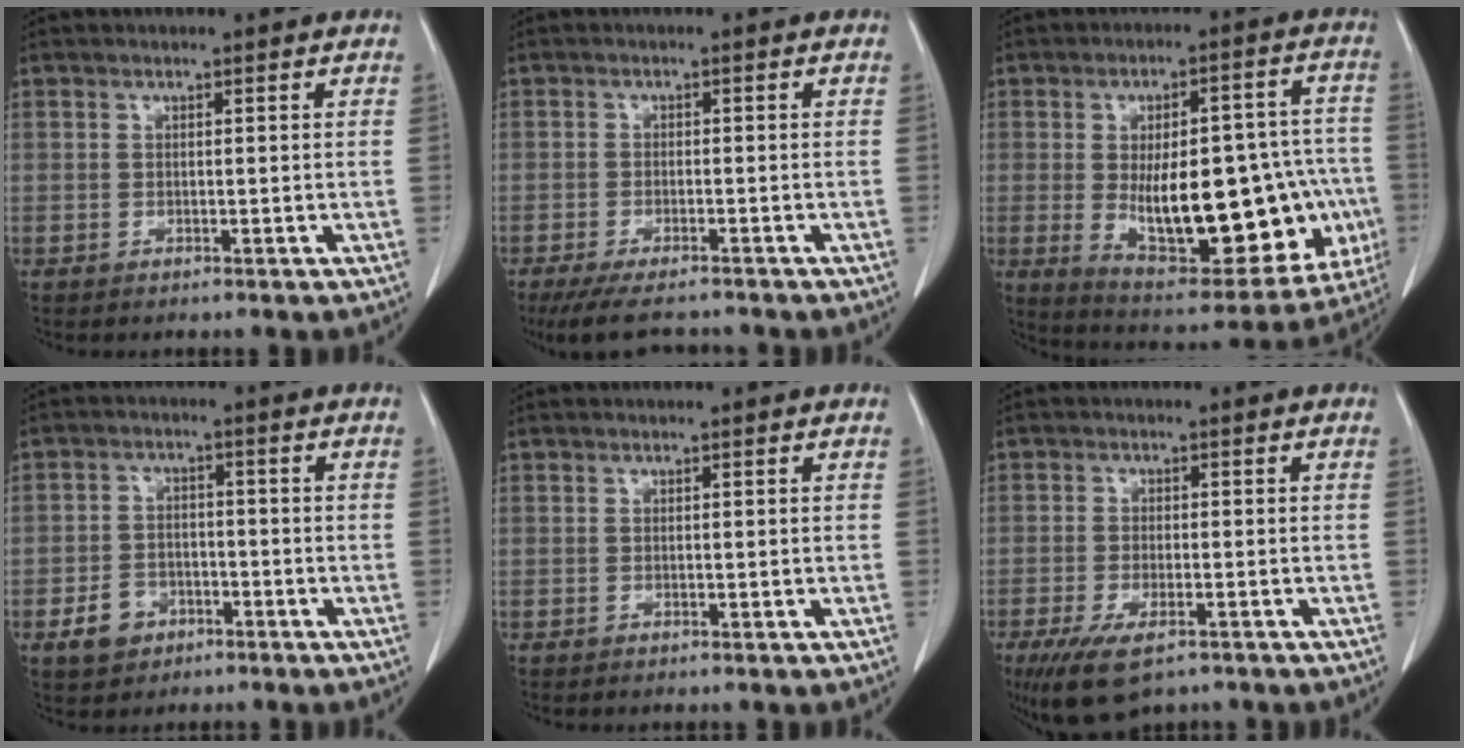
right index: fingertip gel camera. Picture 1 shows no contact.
{"total": 8.3, "force": [-7.3, 1.6, 3.6], "torque": [-0.055, -0.017, -0.111]}
{"total": 24.7, "force": [-4.2, 9.8, 22.3], "torque": [-0.273, 0.021, -0.028]}
{"total": 5.0, "force": [-2.6, 3.8, 1.9], "torque": [-0.037, 0.007, -0.037]}
{"total": 0.0}
{"total": 8.0, "force": [-5.1, 2.9, 5.4], "torque": [-0.096, -0.016, -0.083]}